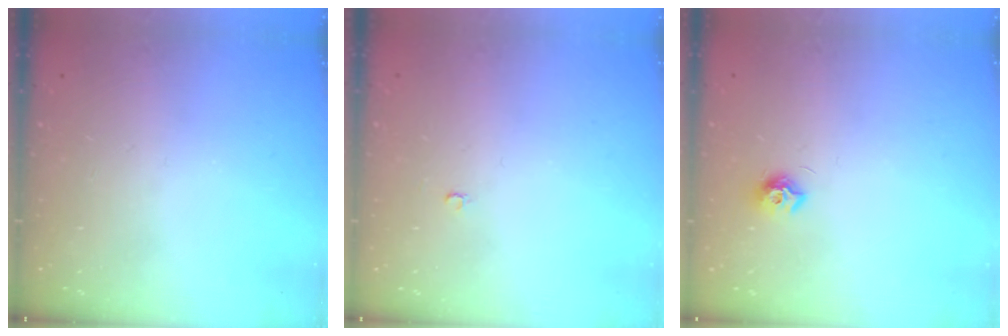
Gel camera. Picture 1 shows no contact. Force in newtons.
{"total": 2.1, "press": 2.1, "slide": 0.2}
{"total": 7.8, "press": 7.8, "slide": 0.3}